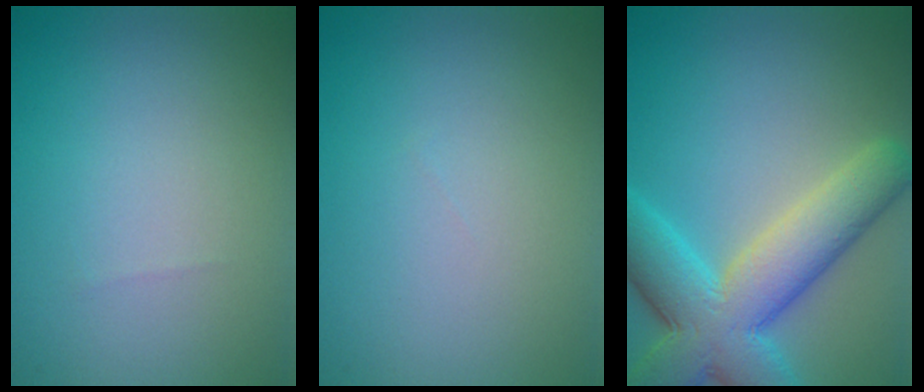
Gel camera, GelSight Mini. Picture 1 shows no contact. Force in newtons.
{"total": 0.0}
{"total": 9.4, "press": 9.4, "slide": 0.3}